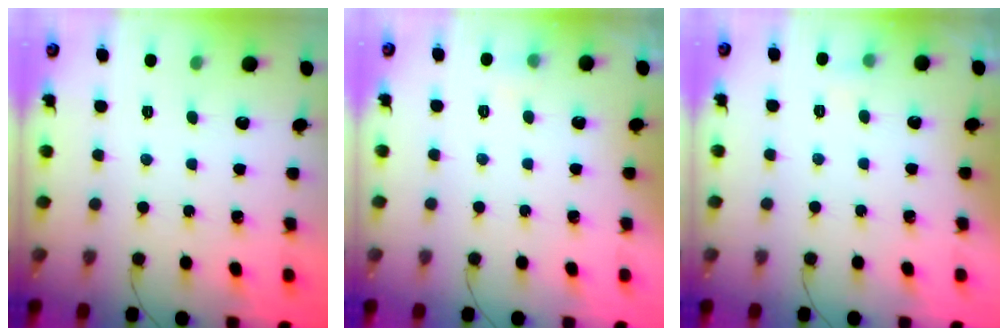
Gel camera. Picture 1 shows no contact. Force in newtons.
{"total": 7.2, "press": 3.7, "slide": 6.2}
{"total": 7.1, "press": 3.1, "slide": 6.4}